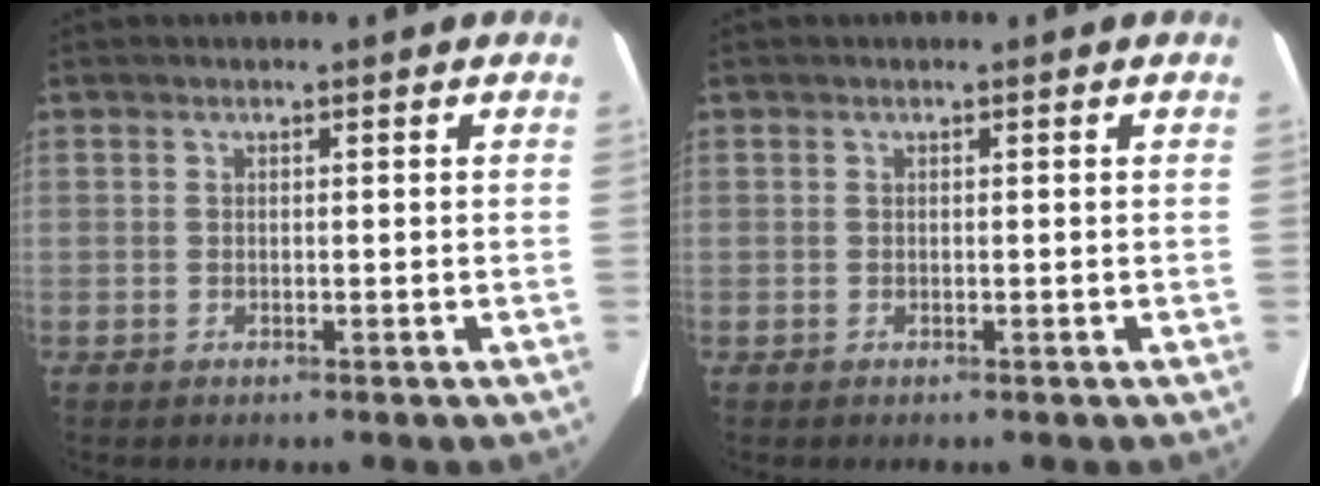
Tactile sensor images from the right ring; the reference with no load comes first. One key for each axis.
{"total": 0.0}